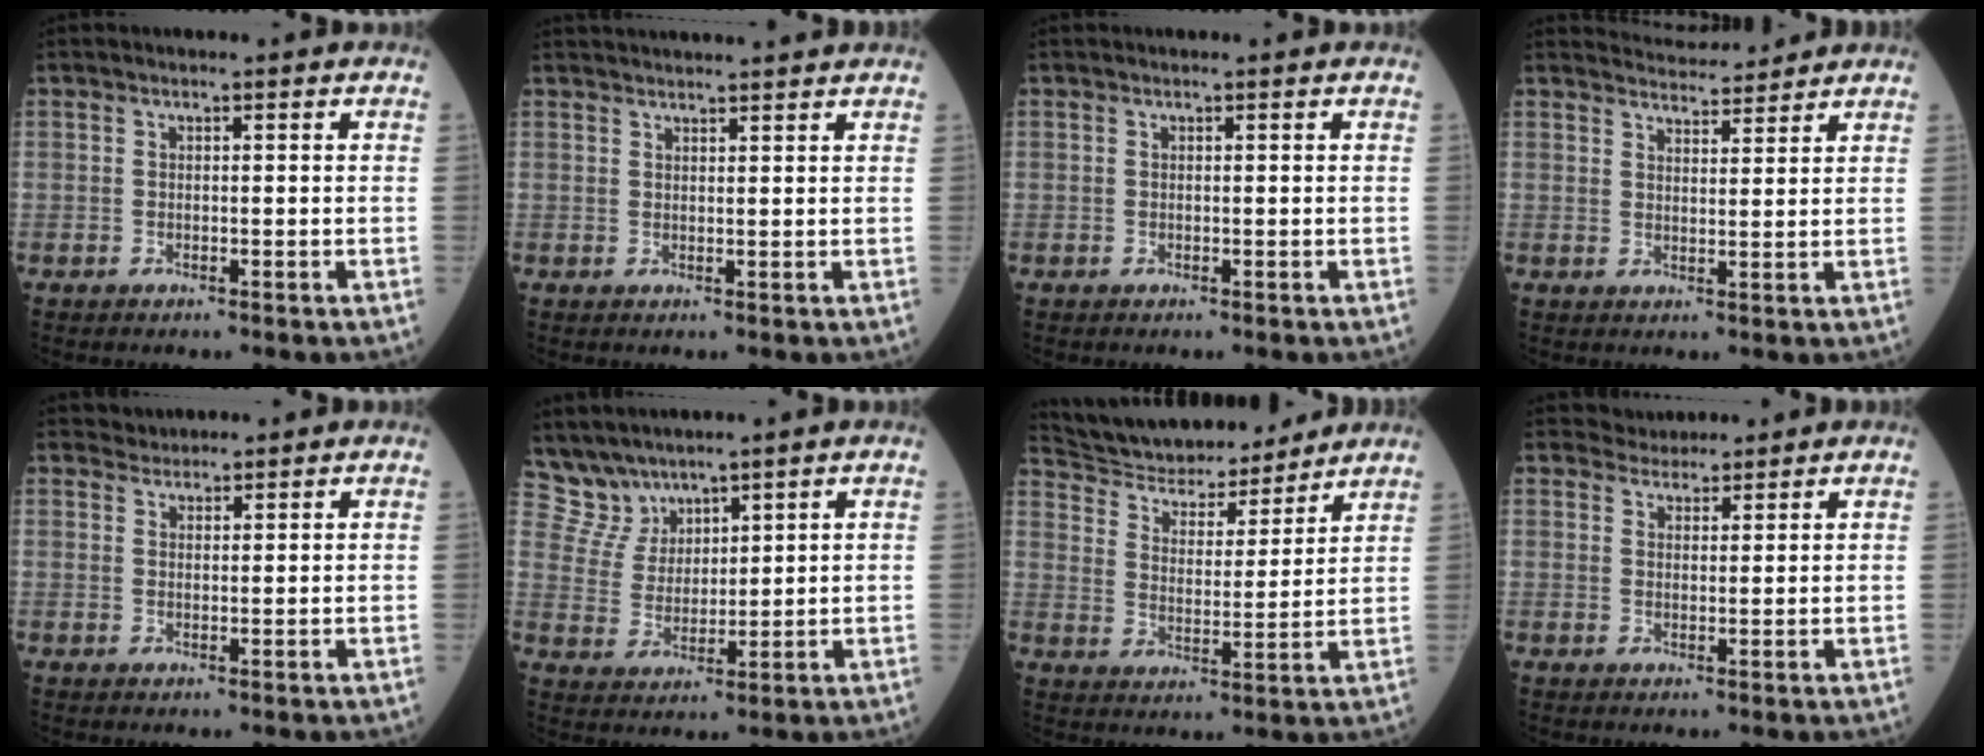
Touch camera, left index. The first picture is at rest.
{"total": 9.3, "force": [8.8, 0.1, 3.0], "torque": [-0.042, 0.031, 0.113]}
{"total": 0.5, "force": [0.5, 0.0, 0.2], "torque": [-0.002, 0.007, 0.011]}
{"total": 6.6, "force": [6.5, 0.6, 0.7], "torque": [-0.014, 0.018, 0.091]}
{"total": 1.9, "force": [1.8, 0.4, -0.5], "torque": [0.002, 0.013, 0.034]}
{"total": 5.6, "force": [5.2, 2.1, -0.6], "torque": [0.000, 0.013, 0.123]}
{"total": 17.7, "force": [16.4, 4.3, 5.3], "torque": [-0.088, 0.013, 0.258]}
{"total": 3.0, "force": [2.8, 0.8, -0.2], "torque": [0.000, 0.015, 0.050]}